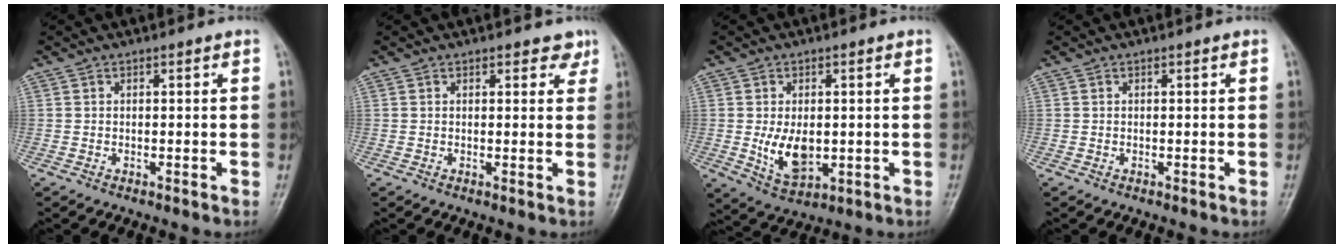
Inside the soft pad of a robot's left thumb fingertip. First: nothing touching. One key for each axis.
{"total": 2.6, "fx": 1.8, "fy": 1.4, "fz": 1.3, "tx": 0.007, "ty": -0.007, "tz": 0.020}
{"total": 7.5, "fx": -0.5, "fy": 4.6, "fz": 5.9, "tx": -0.088, "ty": -0.014, "tz": 0.005}
{"total": 0.0}